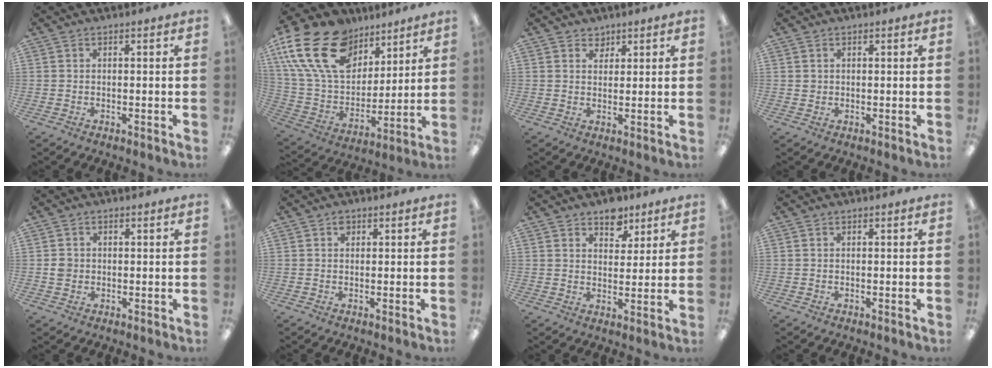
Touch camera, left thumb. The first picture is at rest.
{"total": 23.3, "force": [12.0, 15.2, 13.0], "torque": [-0.281, -0.045, 0.219]}
{"total": 2.9, "force": [2.1, 1.9, 0.2], "torque": [0.006, -0.008, 0.036]}
{"total": 1.0, "force": [0.3, 0.9, 0.1], "torque": [-0.003, 0.005, 0.005]}
{"total": 2.5, "force": [0.0, 2.3, 0.8], "torque": [-0.007, 0.003, -0.003]}
{"total": 1.3, "force": [0.7, 0.9, 0.7], "torque": [-0.007, -0.001, 0.010]}
{"total": 7.4, "force": [5.4, 4.5, 2.5], "torque": [-0.018, -0.025, 0.092]}
{"total": 0.0}